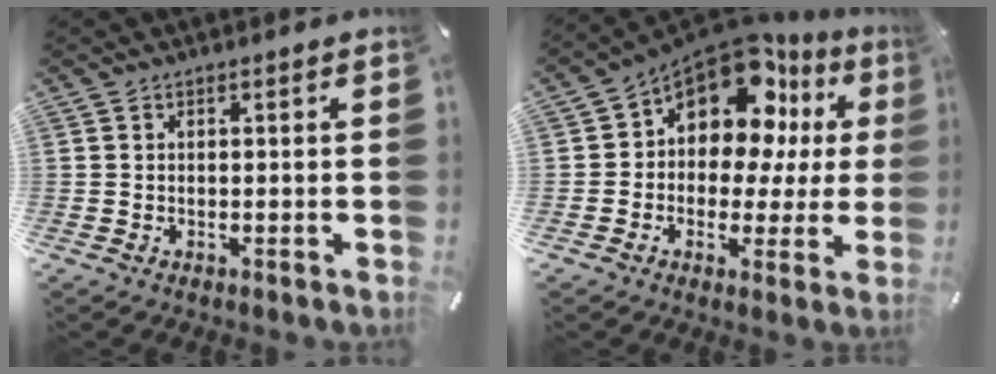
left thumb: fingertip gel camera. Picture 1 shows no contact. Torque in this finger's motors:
{"motor_torque": [2.43, 2.58, 1.56, -1.21, 0.44]}